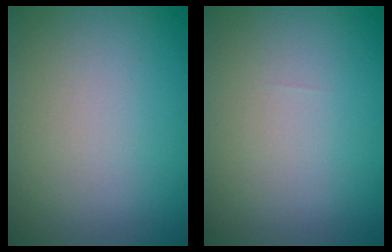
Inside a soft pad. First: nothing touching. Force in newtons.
{"total": 0.0}